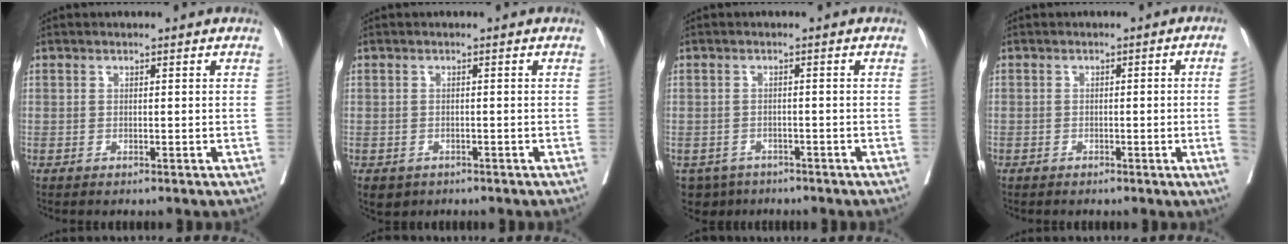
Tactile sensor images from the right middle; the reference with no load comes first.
{"total": 4.4, "force": [-2.9, 3.1, 1.4], "torque": [-0.027, -0.004, -0.040]}
{"total": 5.3, "force": [-3.9, 3.5, 0.6], "torque": [-0.010, -0.003, -0.058]}
{"total": 4.0, "force": [-0.9, -1.1, 3.8], "torque": [-0.047, -0.003, -0.014]}